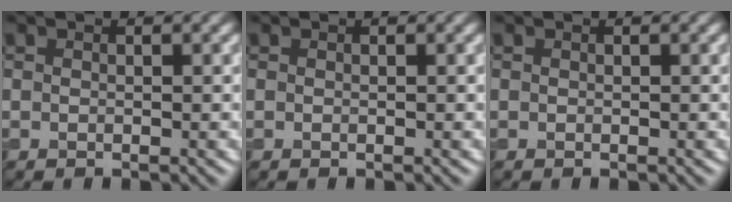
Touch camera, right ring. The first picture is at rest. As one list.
[{"total": 0.0}, {"total": 0.0}]